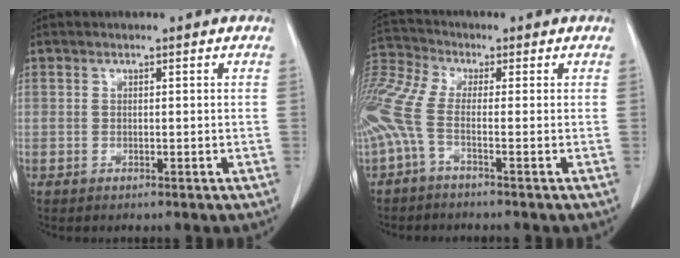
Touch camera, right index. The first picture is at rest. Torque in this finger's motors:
{"motor_torque": [2.00, -0.14, 1.02, 0.21]}